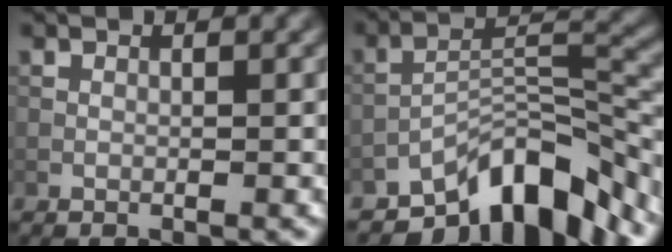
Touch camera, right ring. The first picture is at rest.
{"total": 9.5, "force": [-6.9, 3.2, 5.7], "torque": [-0.076, 0.006, -0.127]}